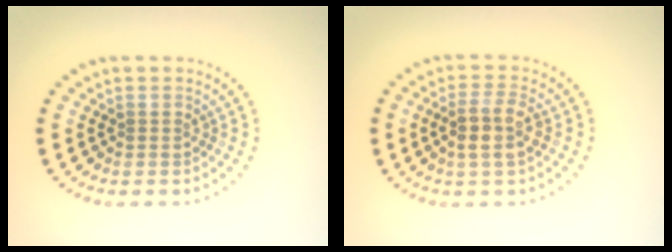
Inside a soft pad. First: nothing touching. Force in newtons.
{"total": 2.9, "press": 2.6, "slide": 1.2}